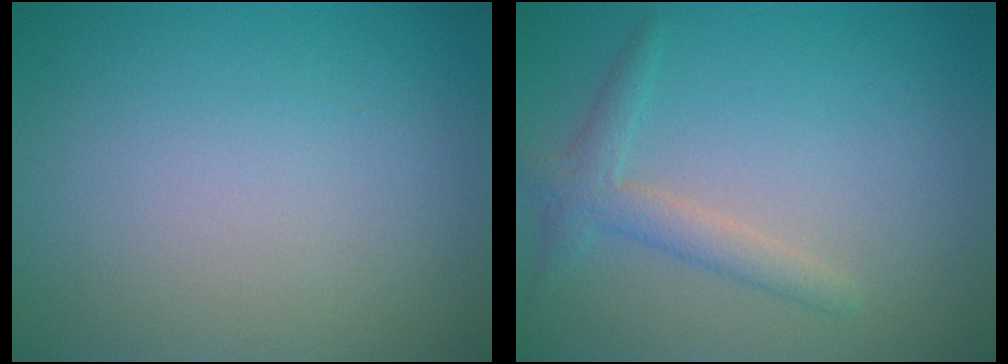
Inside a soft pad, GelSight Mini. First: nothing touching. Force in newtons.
{"total": 2.3, "press": 2.3, "slide": 0.1}